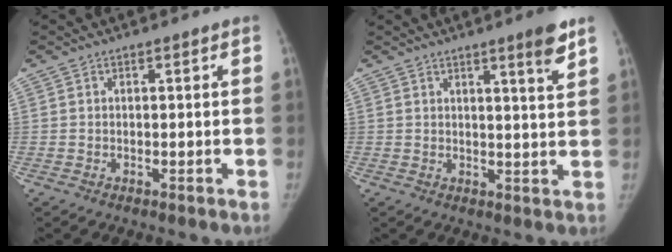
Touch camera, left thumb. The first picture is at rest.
{"total": 5.4, "force": [3.5, 0.1, 4.1], "torque": [-0.052, -0.026, 0.049]}